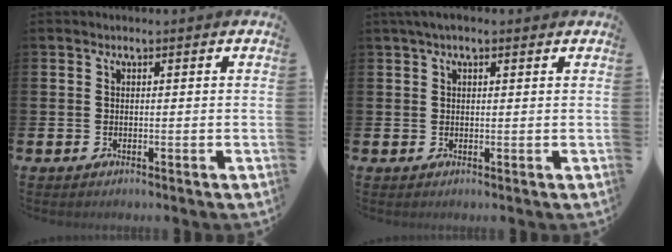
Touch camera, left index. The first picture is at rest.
{"total": 2.2, "force": [1.5, 0.9, 1.3], "torque": [-0.024, 0.007, 0.026]}